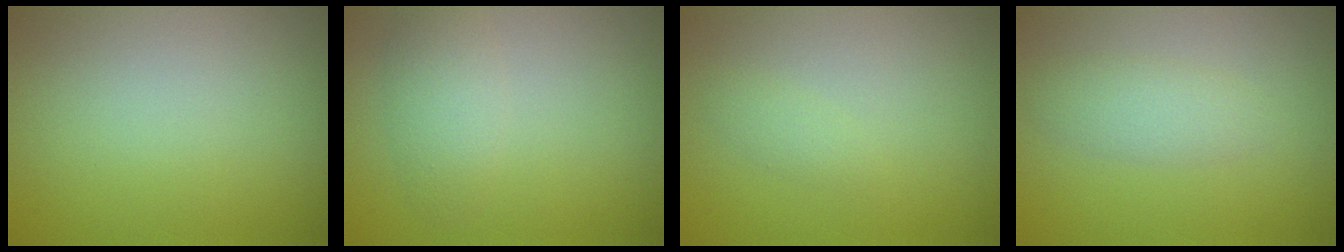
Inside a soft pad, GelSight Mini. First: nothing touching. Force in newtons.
{"total": 2.4, "press": 2.4, "slide": 0.1}
{"total": 0.8, "press": 0.8, "slide": 0.0}
{"total": 2.0, "press": 2.0, "slide": 0.1}